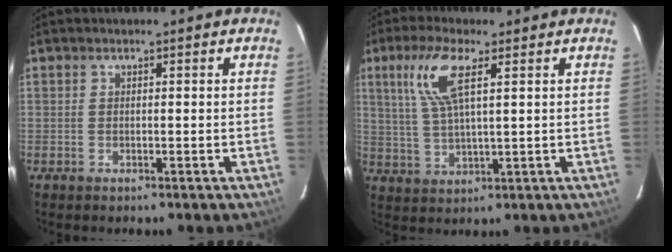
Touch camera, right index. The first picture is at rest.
{"total": 9.1, "force": [3.8, 2.3, 7.9], "torque": [-0.167, 0.011, 0.081]}